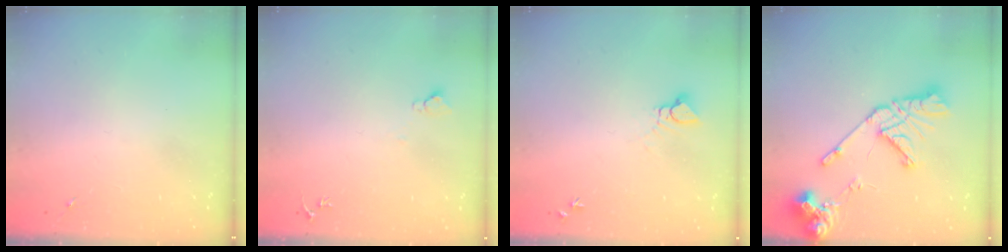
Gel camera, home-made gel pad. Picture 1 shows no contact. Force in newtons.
{"total": 4.4, "press": 4.4, "slide": 0.4}
{"total": 3.9, "press": 3.9, "slide": 0.2}
{"total": 16.1, "press": 16.0, "slide": 2.0}